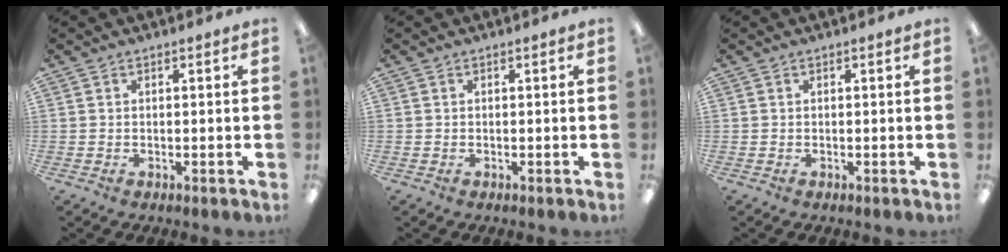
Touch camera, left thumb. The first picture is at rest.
{"total": 0.0}
{"total": 0.0}